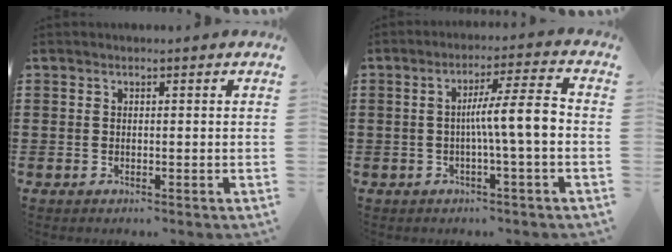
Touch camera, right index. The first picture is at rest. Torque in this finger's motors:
{"motor_torque": [0.78, -0.46, 0.58, 0.18]}